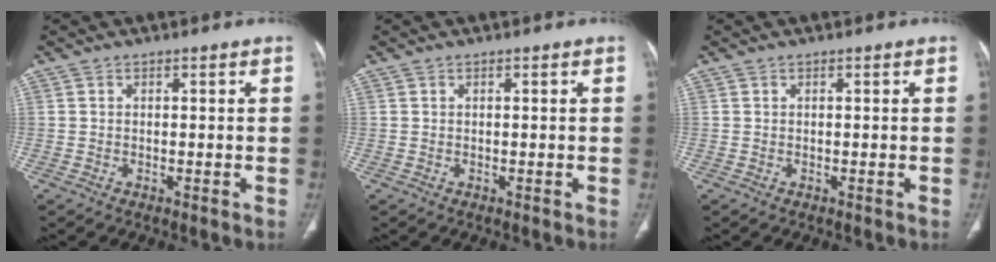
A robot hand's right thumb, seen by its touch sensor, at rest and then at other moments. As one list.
[{"total": 0.0}, {"total": 0.0}]